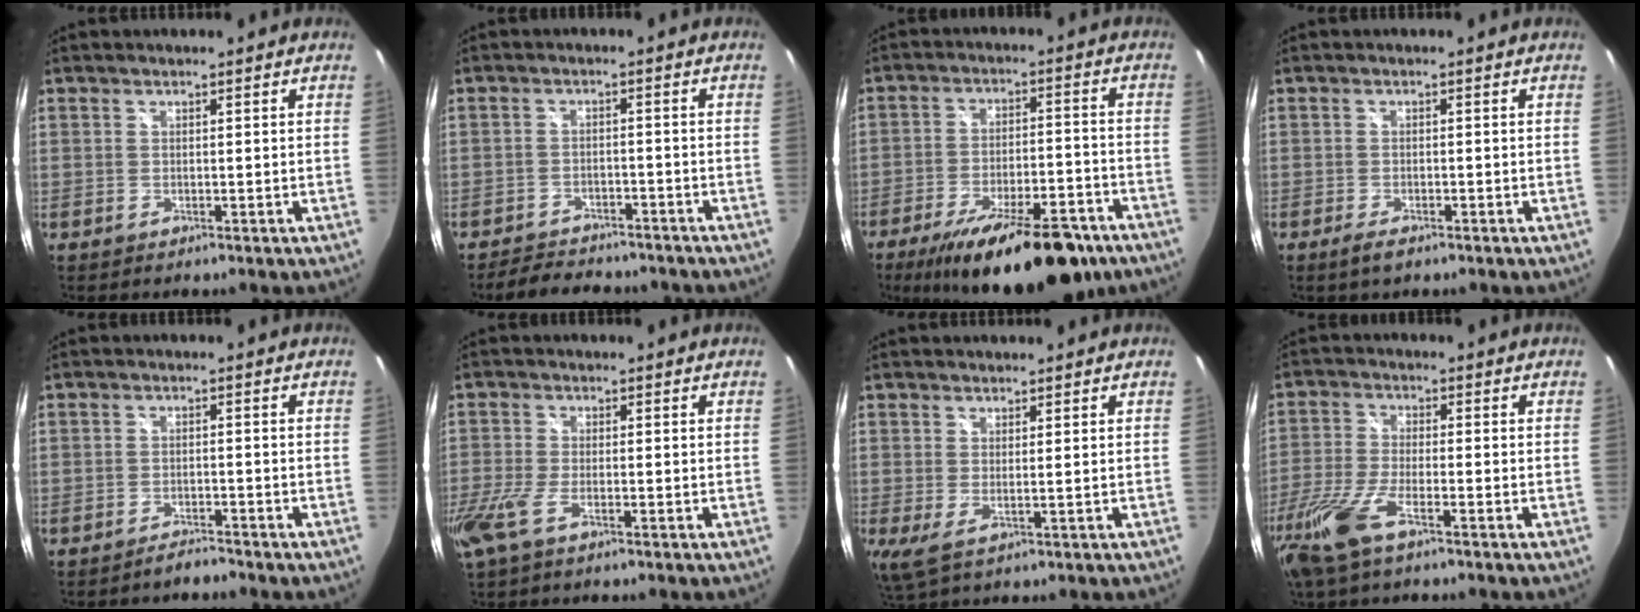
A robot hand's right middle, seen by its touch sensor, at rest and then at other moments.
{"total": 9.0, "force": [-7.8, 3.3, 3.1], "torque": [-0.076, -0.001, -0.111]}
{"total": 21.7, "force": [-15.5, 6.9, 13.5], "torque": [-0.221, -0.030, -0.218]}
{"total": 2.6, "force": [-1.8, 0.8, 1.8], "torque": [-0.039, -0.005, -0.032]}
{"total": 2.2, "force": [-2.2, 0.3, 0.4], "torque": [-0.015, 0.000, -0.036]}
{"total": 6.7, "force": [-3.5, 1.8, 5.4], "torque": [-0.132, -0.021, -0.069]}
{"total": 2.9, "force": [1.0, 0.1, 2.7], "torque": [-0.053, -0.007, 0.011]}
{"total": 10.3, "force": [-6.5, 1.8, 7.7], "torque": [-0.186, -0.028, -0.132]}